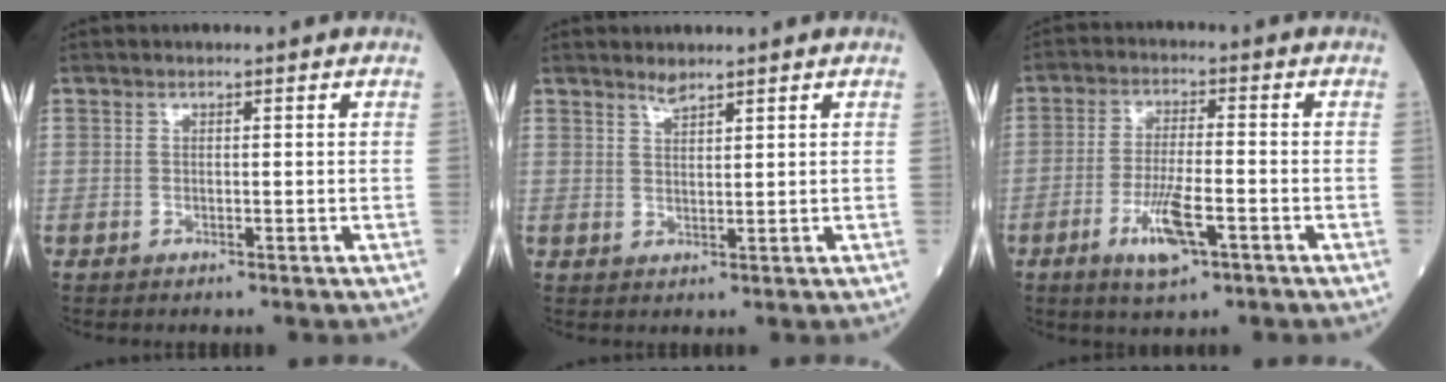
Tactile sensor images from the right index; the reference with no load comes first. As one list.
[{"total": 1.8, "force": [1.7, 0.1, 0.7], "torque": [-0.014, -0.003, 0.034]}, {"total": 7.6, "force": [-3.4, 1.7, 6.5], "torque": [-0.127, -0.010, -0.058]}]